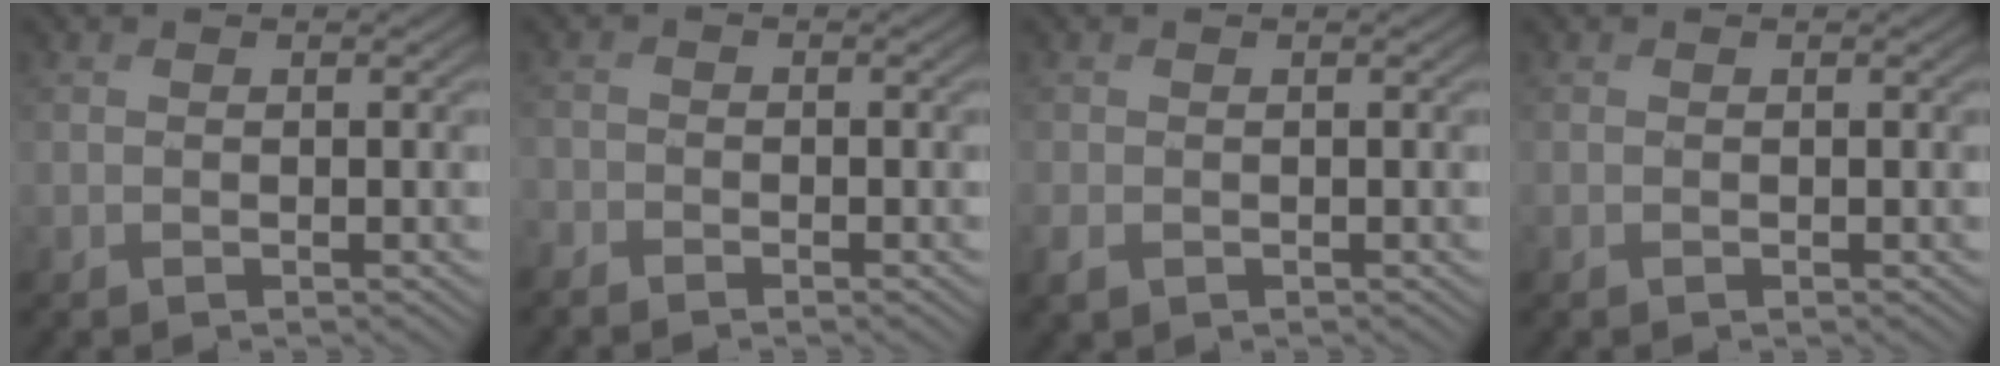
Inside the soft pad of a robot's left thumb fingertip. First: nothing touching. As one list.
[{"total": 1.9, "force": [-1.8, 0.7, 0.3], "torque": [-0.005, -0.007, -0.042]}, {"total": 2.0, "force": [-0.9, 1.5, 1.0], "torque": [-0.034, -0.011, -0.021]}, {"total": 0.0}]